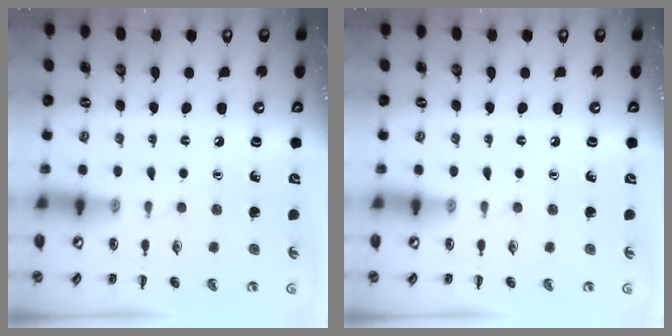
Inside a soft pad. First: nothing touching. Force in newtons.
{"total": 0.0}